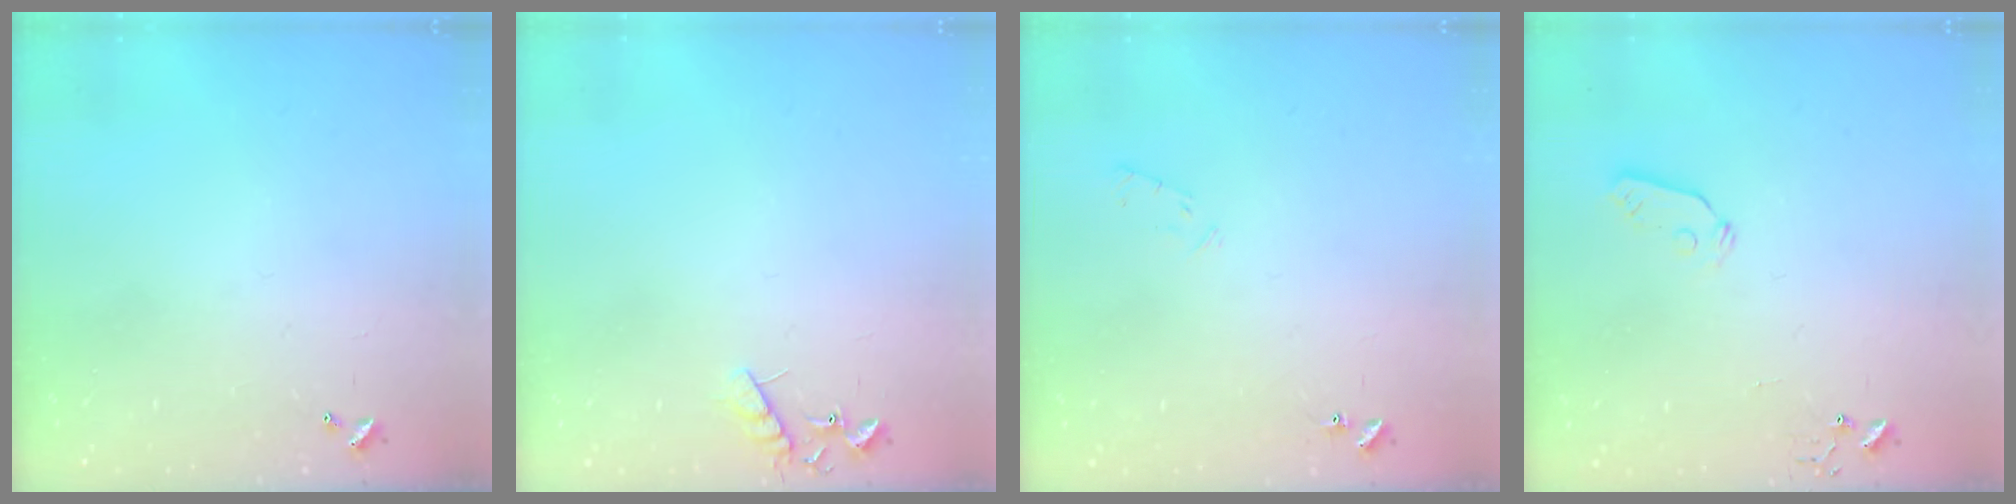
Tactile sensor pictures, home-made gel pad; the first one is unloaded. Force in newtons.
{"total": 8.0, "press": 8.0, "slide": 0.4}
{"total": 5.3, "press": 5.2, "slide": 0.9}
{"total": 4.6, "press": 4.6, "slide": 0.3}